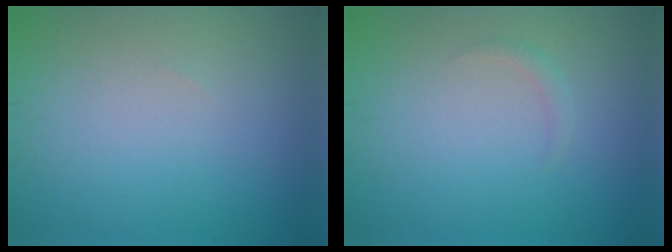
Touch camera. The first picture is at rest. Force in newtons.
{"total": 0.9, "press": 0.9, "slide": 0.1}